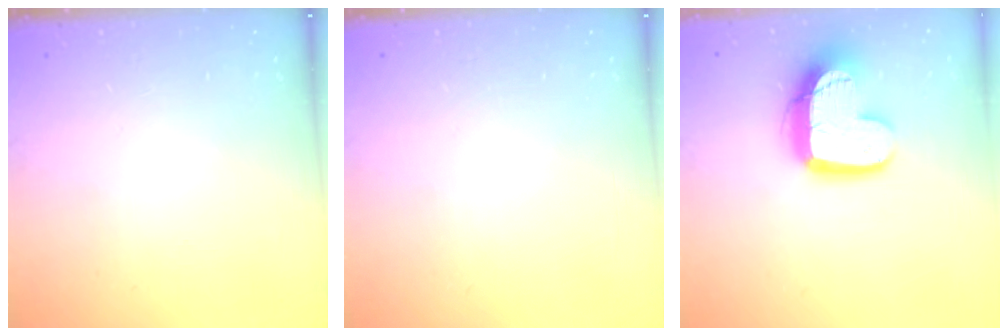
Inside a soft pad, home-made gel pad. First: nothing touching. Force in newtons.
{"total": 0.0}
{"total": 14.0, "press": 13.9, "slide": 1.3}